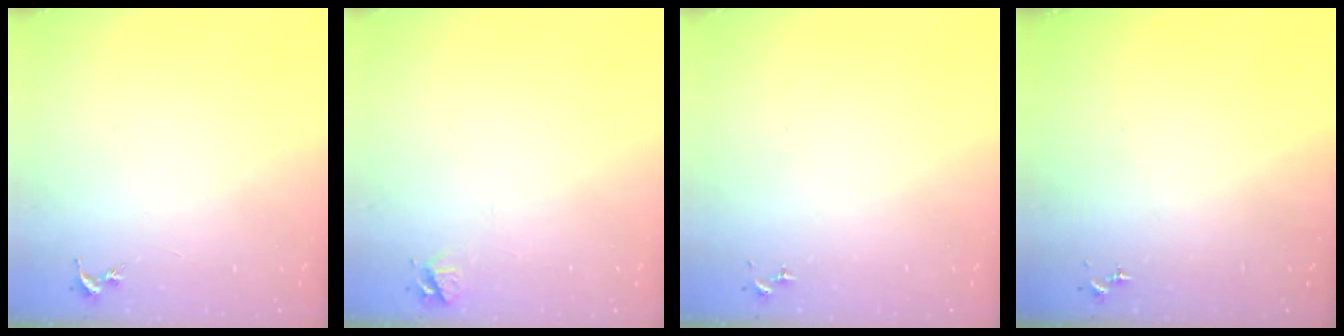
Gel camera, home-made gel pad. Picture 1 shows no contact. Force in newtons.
{"total": 4.9, "press": 4.9, "slide": 0.5}
{"total": 0.0}
{"total": 0.0}